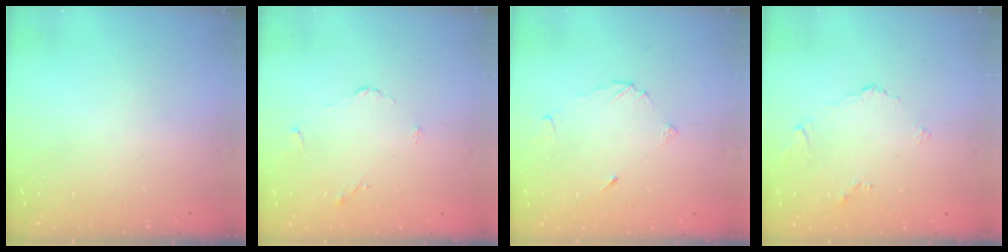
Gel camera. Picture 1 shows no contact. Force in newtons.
{"total": 3.3, "press": 3.3, "slide": 0.6}
{"total": 5.1, "press": 5.1, "slide": 0.5}
{"total": 2.6, "press": 2.6, "slide": 0.6}